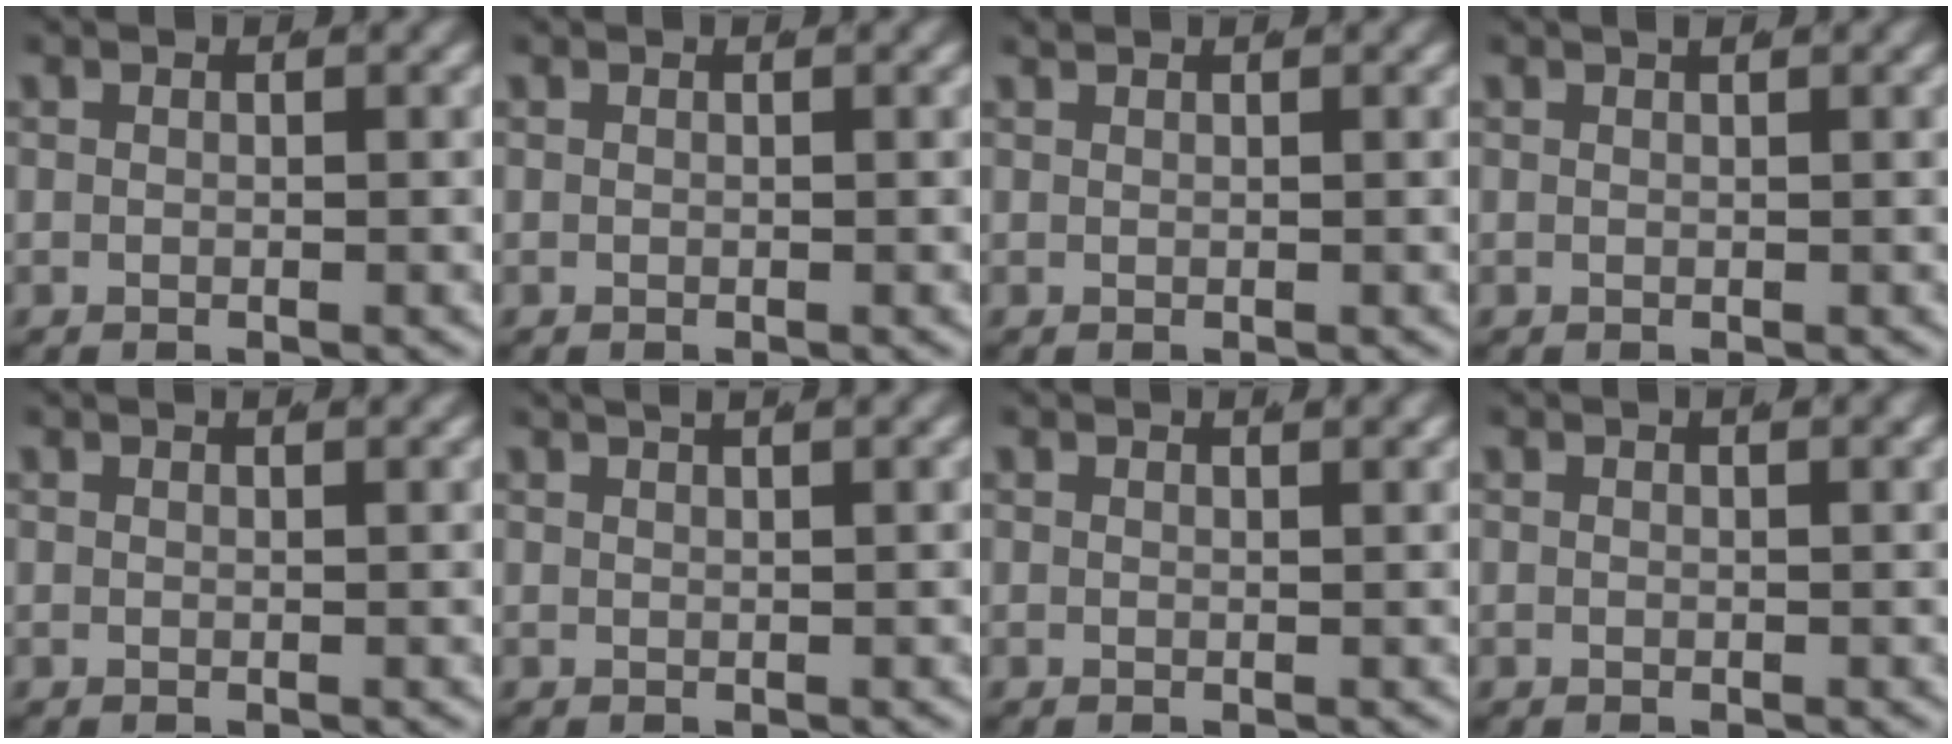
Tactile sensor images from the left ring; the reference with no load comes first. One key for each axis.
{"total": 0.0}
{"total": 0.7, "fx": 0.5, "fy": -0.6, "fz": 0.1, "tx": 0.003, "ty": 0.001, "tz": 0.012}
{"total": 0.7, "fx": 0.6, "fy": -0.3, "fz": 0.3, "tx": 0.002, "ty": 0.003, "tz": 0.010}
{"total": 1.2, "fx": 1.0, "fy": -0.3, "fz": 0.5, "tx": 0.001, "ty": 0.002, "tz": 0.015}
{"total": 2.3, "fx": 1.9, "fy": -0.2, "fz": 1.2, "tx": -0.010, "ty": 0.008, "tz": 0.031}
{"total": 1.0, "fx": 0.7, "fy": -0.4, "fz": 0.4, "tx": 0.003, "ty": -0.001, "tz": 0.012}
{"total": 0.8, "fx": 0.6, "fy": -0.2, "fz": 0.5, "tx": 0.001, "ty": 0.003, "tz": 0.007}